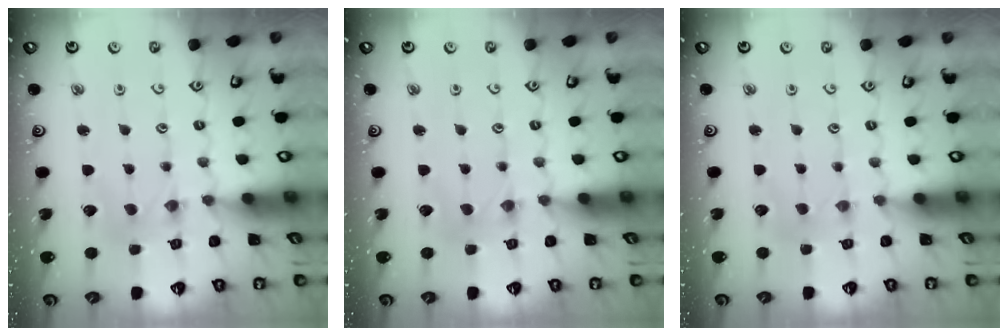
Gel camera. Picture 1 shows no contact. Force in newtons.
{"total": 0.0}
{"total": 2.5, "press": 2.5, "slide": 0.4}